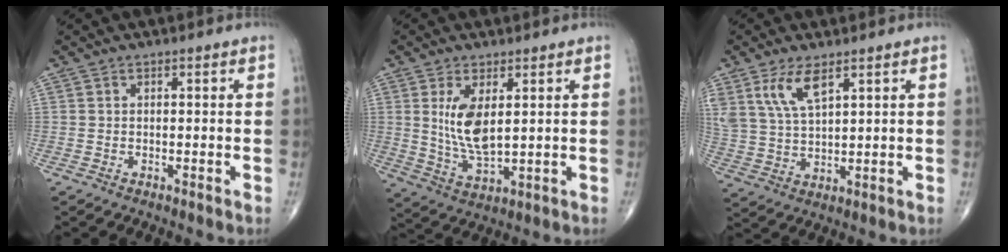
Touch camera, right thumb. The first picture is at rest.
{"total": 8.8, "force": [2.1, 3.8, 7.7], "torque": [-0.149, -0.024, 0.053]}
{"total": 8.0, "force": [4.6, 3.2, 5.8], "torque": [-0.117, -0.016, 0.100]}